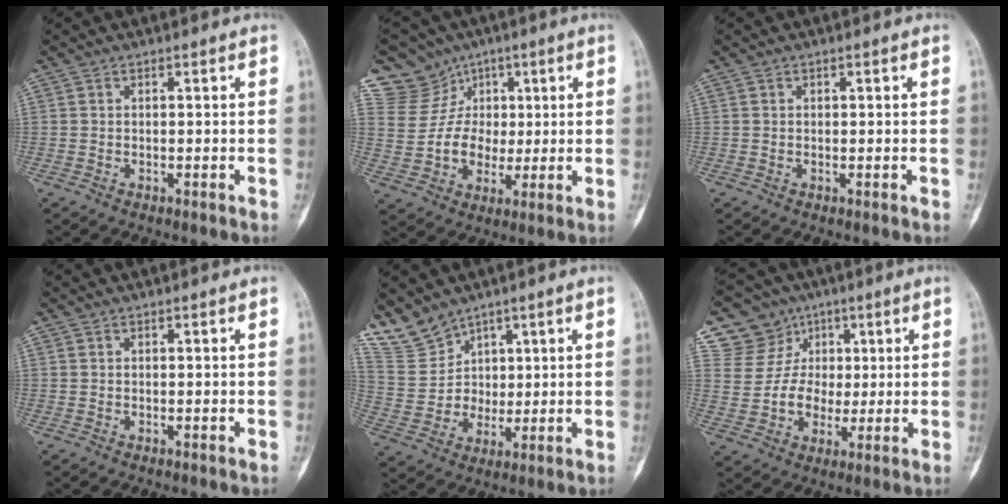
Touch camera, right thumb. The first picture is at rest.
{"total": 14.1, "force": [5.5, 12.8, 2.6], "torque": [-0.014, 0.006, 0.108]}
{"total": 0.0}
{"total": 0.0}
{"total": 9.1, "force": [6.8, 5.9, 1.1], "torque": [-0.001, -0.034, 0.151]}
{"total": 13.9, "force": [5.0, 12.6, 3.1], "torque": [-0.021, 0.014, 0.096]}